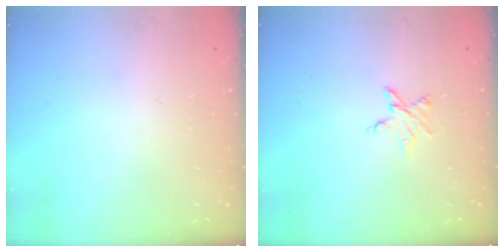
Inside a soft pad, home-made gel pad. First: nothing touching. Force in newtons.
{"total": 3.6, "press": 3.6, "slide": 0.4}